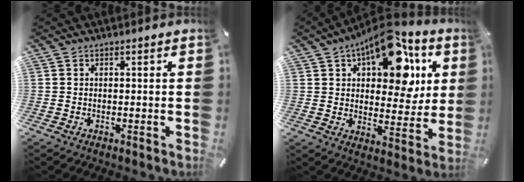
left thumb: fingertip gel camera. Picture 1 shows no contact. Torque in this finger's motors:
{"motor_torque": [0.91, 1.43, 2.12, -0.65, 0.21]}